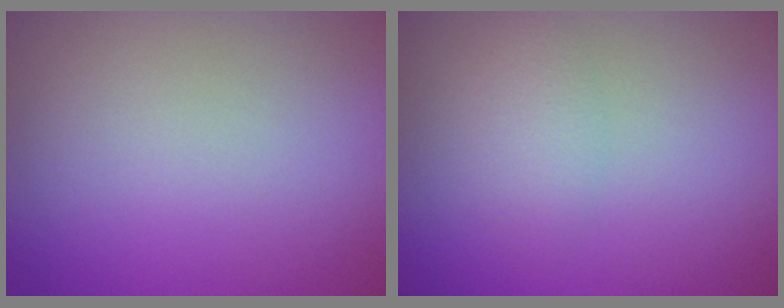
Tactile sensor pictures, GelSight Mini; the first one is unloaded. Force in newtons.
{"total": 1.9, "press": 1.9, "slide": 0.1}